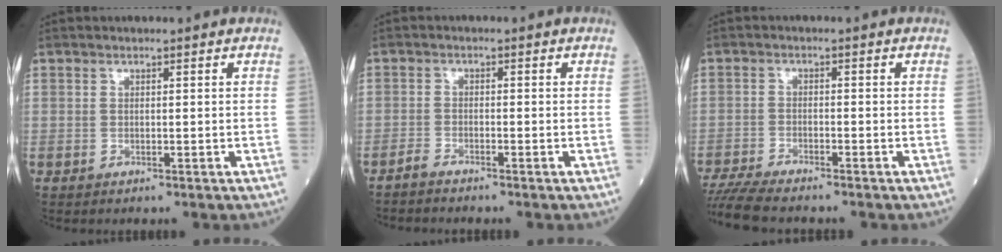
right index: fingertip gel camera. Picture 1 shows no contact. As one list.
[{"total": 2.0, "force": [-2.0, 0.1, 0.5], "torque": [-0.016, -0.006, -0.036]}, {"total": 8.8, "force": [-7.9, 0.6, 3.8], "torque": [-0.071, -0.019, -0.136]}]